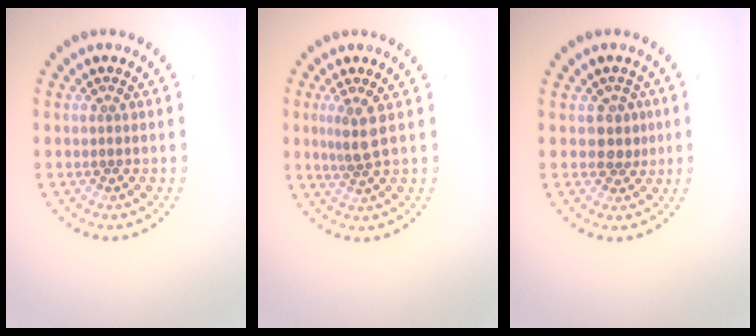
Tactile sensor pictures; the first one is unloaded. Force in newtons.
{"total": 2.3, "press": 1.8, "slide": 1.4}
{"total": 2.0, "press": 1.8, "slide": 0.9}